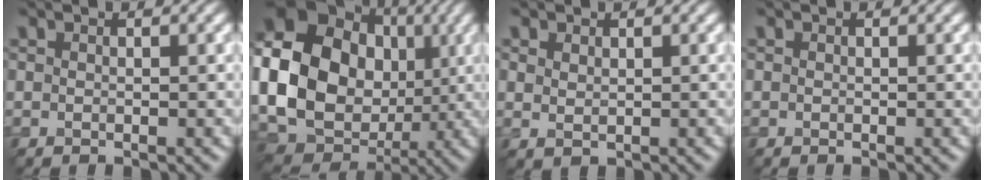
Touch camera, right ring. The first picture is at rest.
{"total": 19.7, "force": [0.8, 16.7, 10.3], "torque": [-0.227, 0.013, -0.011]}
{"total": 1.3, "force": [0.7, 0.8, 0.7], "torque": [-0.016, -0.002, 0.015]}
{"total": 0.0}